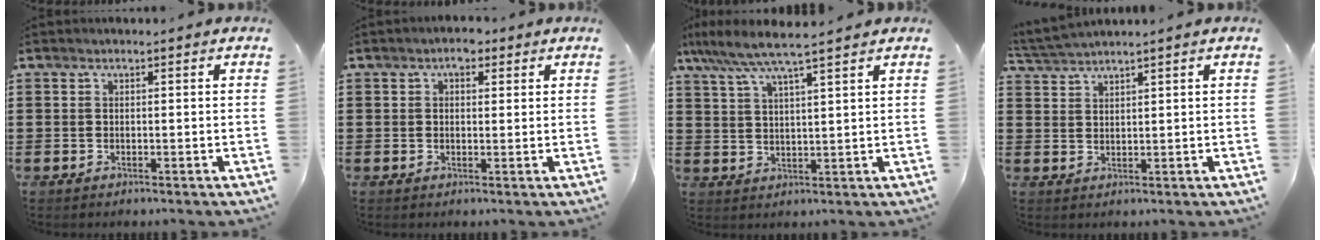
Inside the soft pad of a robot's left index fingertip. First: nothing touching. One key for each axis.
{"total": 3.1, "fx": 1.8, "fy": 1.7, "fz": 1.8, "tx": -0.025, "ty": 0.004, "tz": 0.027}
{"total": 6.2, "fx": 5.1, "fy": -0.2, "fz": 3.5, "tx": -0.086, "ty": -0.018, "tz": 0.089}
{"total": 2.4, "fx": 2.2, "fy": -0.5, "fz": 0.6, "tx": -0.019, "ty": -0.001, "tz": 0.042}